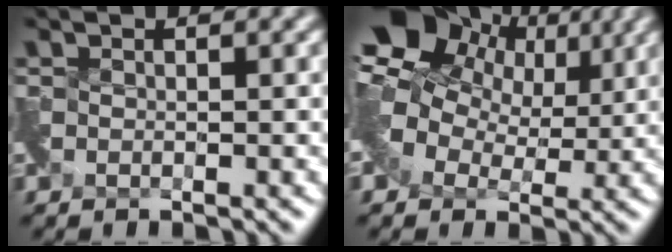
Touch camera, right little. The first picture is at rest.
{"total": 9.9, "force": [4.5, 6.6, 5.8], "torque": [-0.107, 0.030, 0.073]}